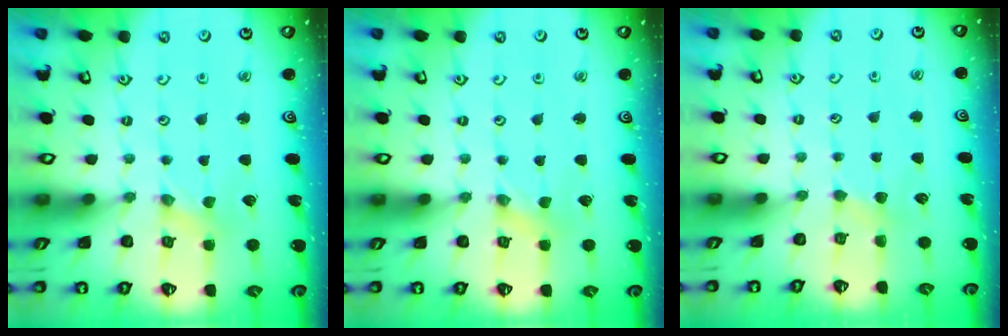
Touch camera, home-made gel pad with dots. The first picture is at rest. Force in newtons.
{"total": 0.0}
{"total": 2.3, "press": 2.2, "slide": 0.3}